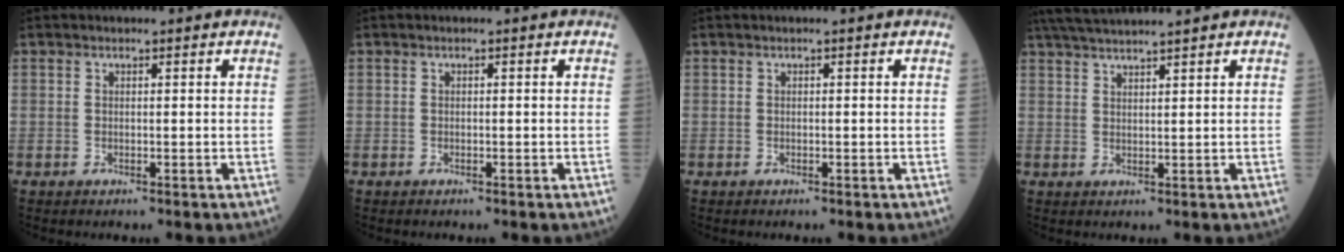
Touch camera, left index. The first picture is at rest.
{"total": 0.0}
{"total": 0.0}
{"total": 7.8, "force": [7.0, -0.6, 3.4], "torque": [-0.059, 0.029, 0.116]}